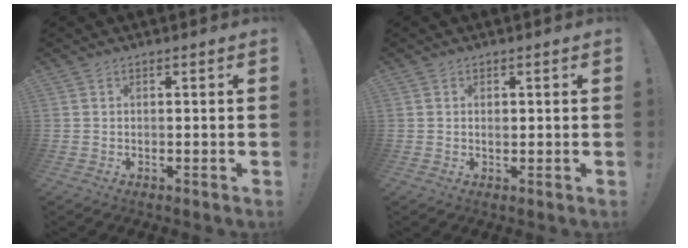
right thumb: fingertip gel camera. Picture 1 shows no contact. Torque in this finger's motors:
{"motor_torque": [-0.19, 0.00, -0.16, 0.09, 0.01]}